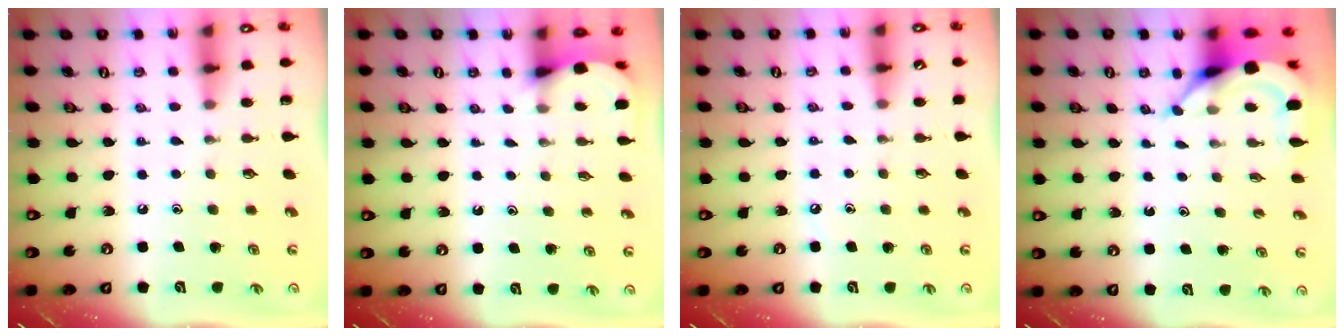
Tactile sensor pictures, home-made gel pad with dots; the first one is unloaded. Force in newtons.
{"total": 2.9, "press": 2.9, "slide": 0.3}
{"total": 3.0, "press": 3.0, "slide": 0.4}
{"total": 5.0, "press": 5.0, "slide": 0.3}